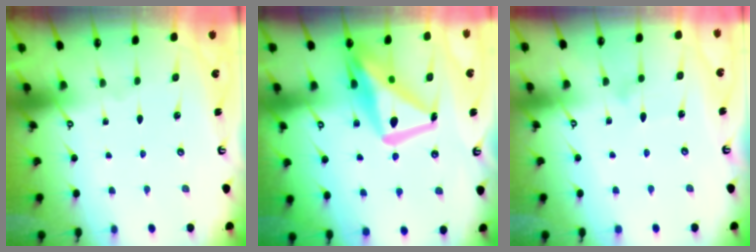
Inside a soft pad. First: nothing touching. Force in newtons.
{"total": 16.8, "press": 16.8, "slide": 1.5}
{"total": 6.9, "press": 6.9, "slide": 0.4}